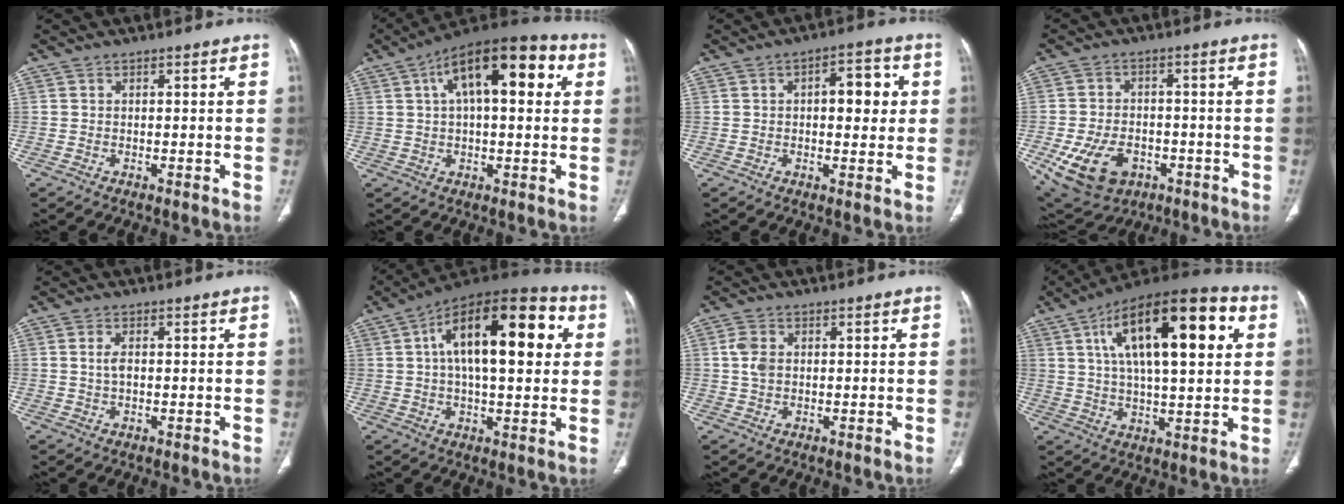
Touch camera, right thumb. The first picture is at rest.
{"total": 17.9, "force": [5.5, 7.8, 15.1], "torque": [-0.211, 0.025, 0.076]}
{"total": 7.9, "force": [1.3, 3.9, 6.7], "torque": [-0.065, 0.010, 0.014]}
{"total": 13.2, "force": [-5.0, 9.3, 8.0], "torque": [-0.144, 0.019, -0.067]}
{"total": 2.3, "force": [0.2, 1.2, 2.0], "torque": [-0.043, 0.000, 0.004]}
{"total": 22.8, "force": [5.3, 10.0, 19.8], "torque": [-0.285, 0.024, 0.069]}
{"total": 3.5, "force": [0.6, 2.4, 2.5], "torque": [-0.056, 0.001, 0.010]}
{"total": 23.7, "force": [7.4, 9.1, 20.6], "torque": [-0.318, 0.010, 0.108]}